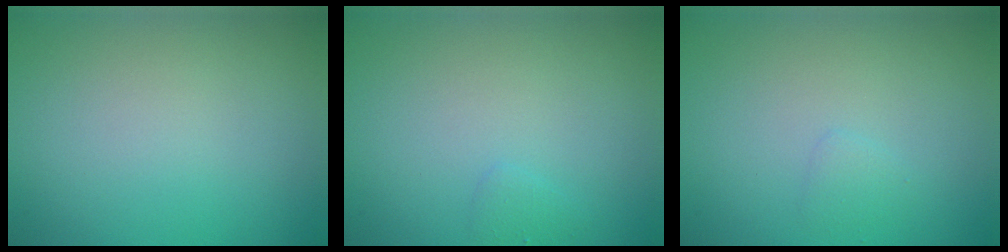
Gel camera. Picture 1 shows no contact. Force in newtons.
{"total": 0.7, "press": 0.7, "slide": 0.0}
{"total": 0.8, "press": 0.8, "slide": 0.1}